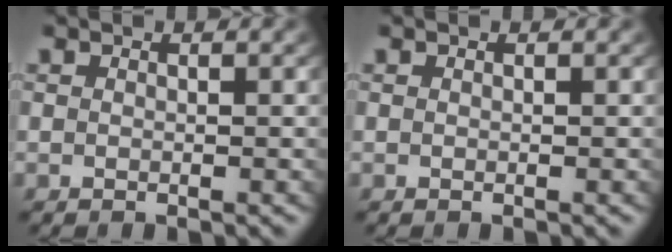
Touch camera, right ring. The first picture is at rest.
{"total": 0.0}